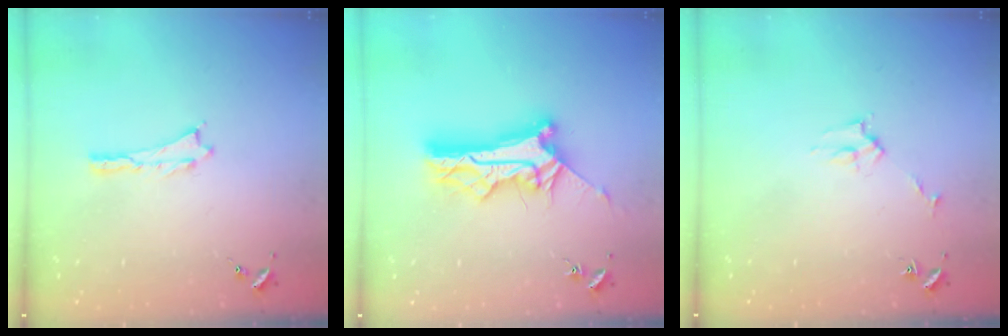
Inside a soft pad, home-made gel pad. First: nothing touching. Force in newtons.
{"total": 10.4, "press": 10.3, "slide": 1.1}
{"total": 2.7, "press": 2.7, "slide": 0.3}